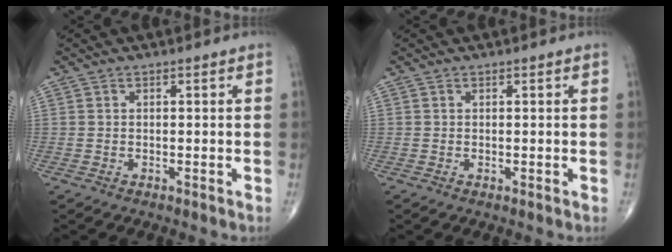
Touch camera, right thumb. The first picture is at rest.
{"total": 0.0}